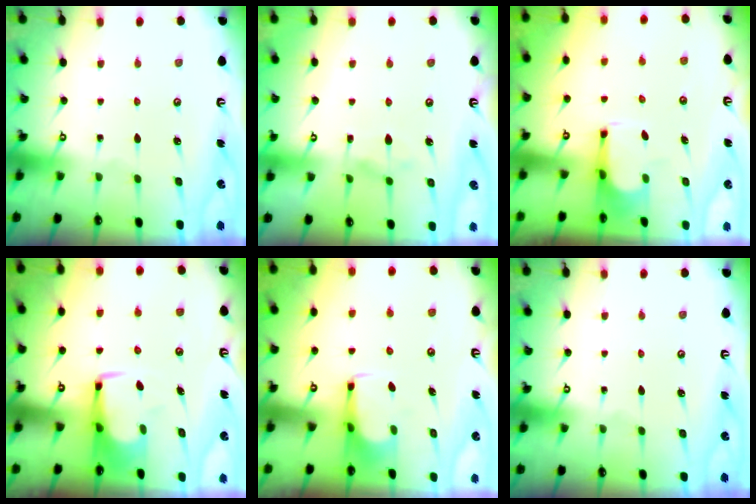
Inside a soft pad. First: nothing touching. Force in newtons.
{"total": 2.0, "press": 1.4, "slide": 1.4}
{"total": 3.9, "press": 3.7, "slide": 1.1}
{"total": 6.0, "press": 5.9, "slide": 0.7}
{"total": 1.7, "press": 1.6, "slide": 0.5}
{"total": 0.0}